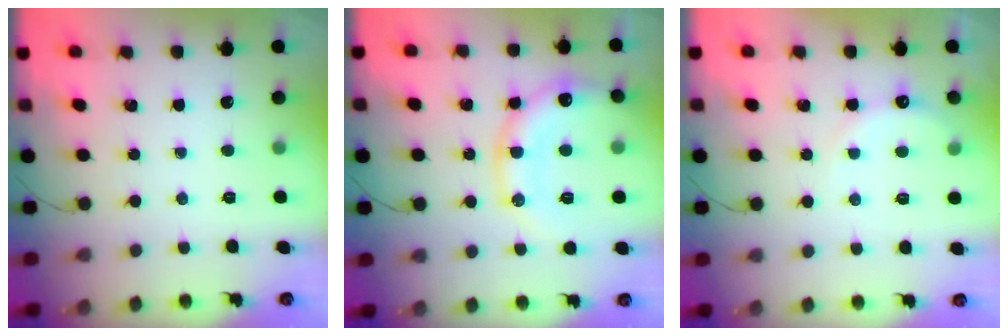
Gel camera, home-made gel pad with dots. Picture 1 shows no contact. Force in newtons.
{"total": 16.8, "press": 16.7, "slide": 2.2}
{"total": 6.4, "press": 6.2, "slide": 1.6}